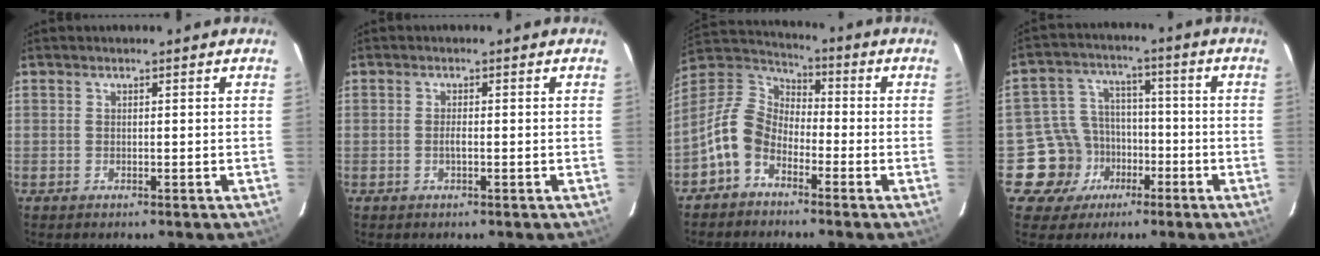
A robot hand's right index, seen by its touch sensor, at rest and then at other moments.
{"total": 1.2, "force": [-0.4, 0.2, 1.1], "torque": [-0.021, 0.000, -0.007]}
{"total": 10.3, "force": [-5.3, 6.9, 5.4], "torque": [-0.120, 0.021, -0.116]}
{"total": 10.4, "force": [-4.8, 9.2, 1.3], "torque": [-0.052, 0.035, -0.067]}